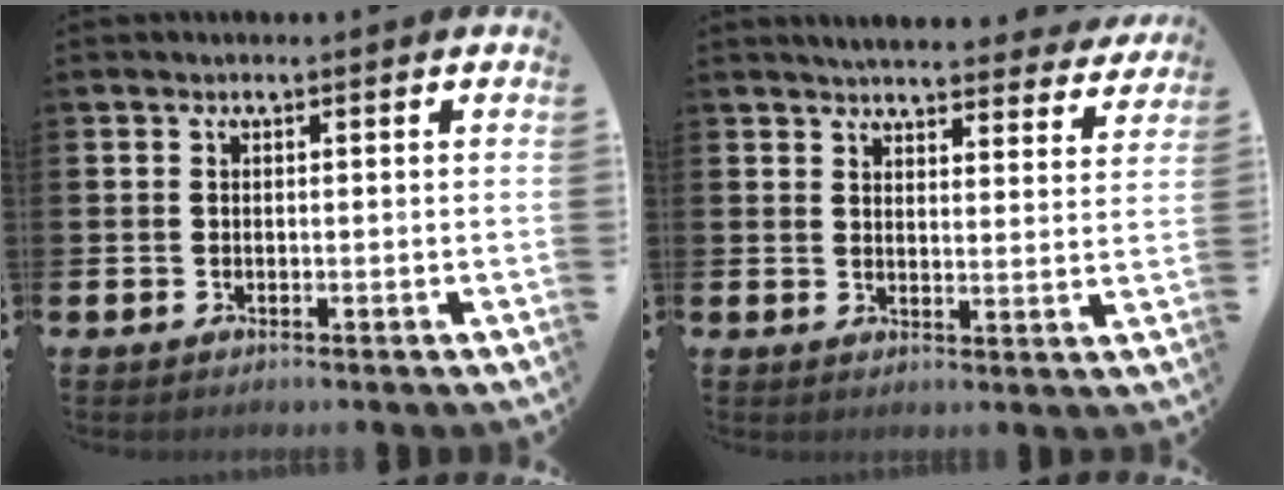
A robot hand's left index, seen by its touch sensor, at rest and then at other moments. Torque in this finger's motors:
{"motor_torque": [0.44, -0.43, 0.38, 0.06]}